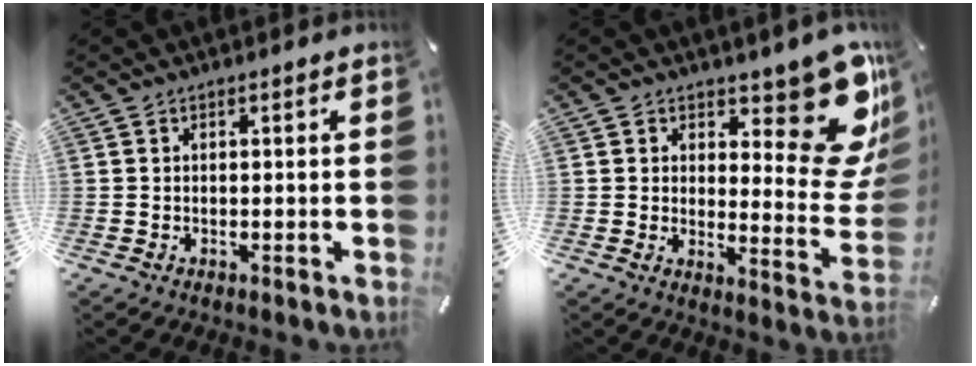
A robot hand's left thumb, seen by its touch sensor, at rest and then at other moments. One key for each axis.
{"total": 16.6, "fx": 10.9, "fy": 6.9, "fz": 10.4, "tx": -0.102, "ty": -0.109, "tz": 0.185}